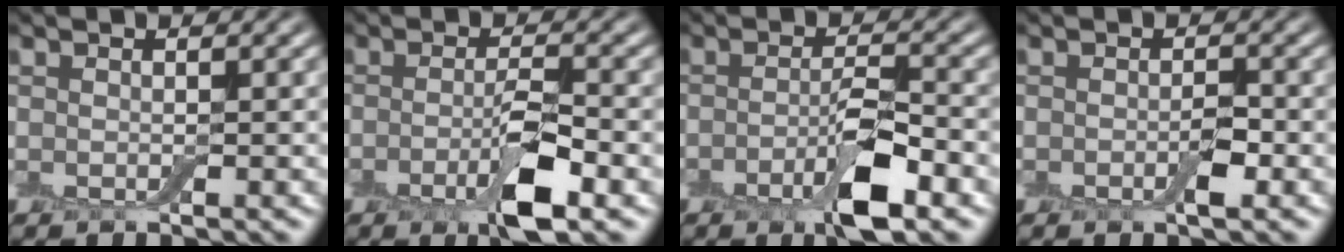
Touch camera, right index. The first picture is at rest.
{"total": 4.6, "force": [-1.6, 1.1, 4.2], "torque": [-0.072, -0.002, -0.033]}
{"total": 5.0, "force": [-2.1, 1.3, 4.3], "torque": [-0.075, 0.000, -0.042]}
{"total": 1.7, "force": [-0.6, 0.5, 1.5], "torque": [-0.026, -0.002, -0.011]}